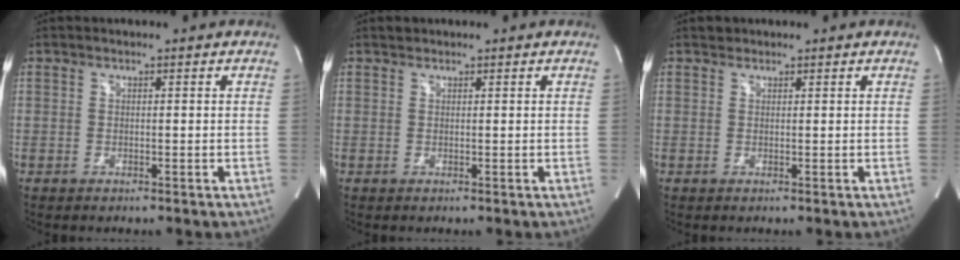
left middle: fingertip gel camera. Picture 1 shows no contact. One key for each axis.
{"total": 0.6, "fx": 0.5, "fy": 0.3, "fz": 0.0, "tx": -0.003, "ty": 0.006, "tz": 0.009}
{"total": 0.8, "fx": 0.6, "fy": 0.5, "fz": -0.1, "tx": 0.001, "ty": 0.004, "tz": 0.009}